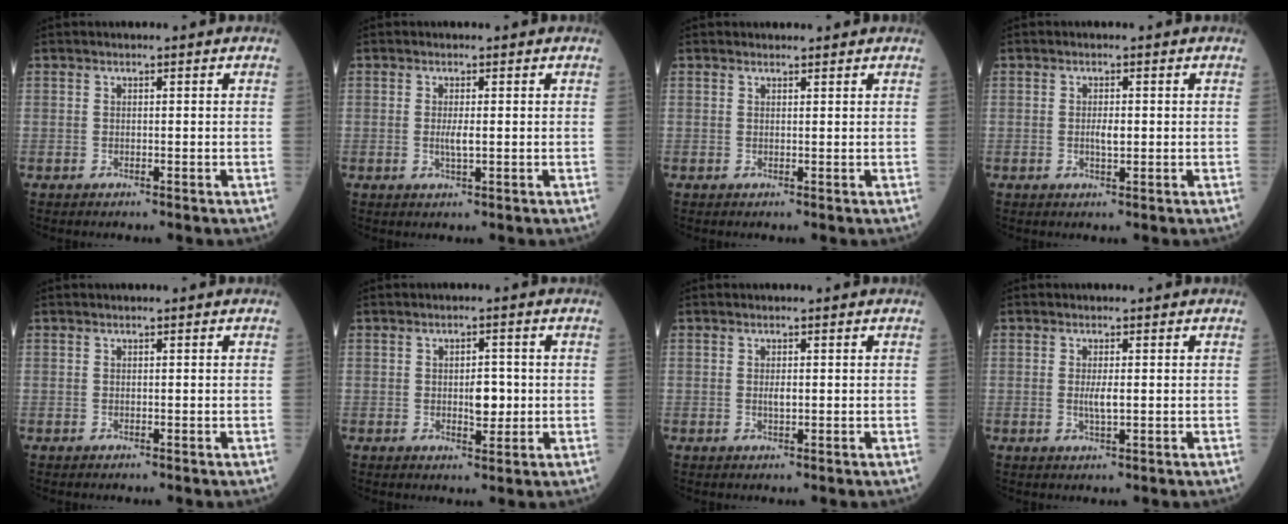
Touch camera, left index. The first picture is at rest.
{"total": 1.8, "force": [-0.4, 0.2, 1.7], "torque": [-0.040, -0.007, -0.005]}
{"total": 0.9, "force": [0.9, 0.2, 0.0], "torque": [-0.010, 0.003, 0.014]}
{"total": 1.8, "force": [-0.5, 0.5, 1.7], "torque": [-0.035, -0.004, -0.006]}
{"total": 0.0}
{"total": 3.5, "force": [-0.5, 1.6, 3.1], "torque": [-0.045, -0.004, -0.004]}
{"total": 1.1, "force": [-0.3, 0.3, 1.0], "torque": [-0.021, -0.006, -0.002]}
{"total": 2.1, "force": [-0.3, 0.3, 2.1], "torque": [-0.046, -0.008, -0.003]}